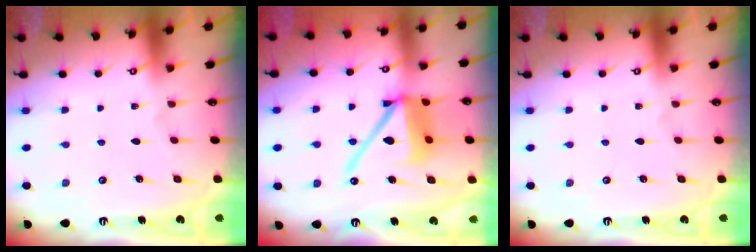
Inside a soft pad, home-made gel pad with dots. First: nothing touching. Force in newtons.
{"total": 14.8, "press": 14.6, "slide": 2.4}
{"total": 0.0}